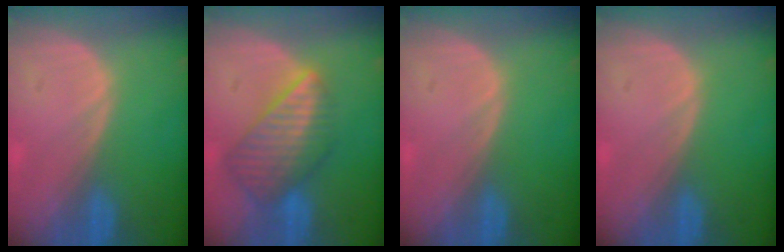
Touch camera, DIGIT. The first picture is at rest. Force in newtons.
{"total": 8.4, "press": 7.5, "slide": 3.8}
{"total": 0.0}
{"total": 0.0}